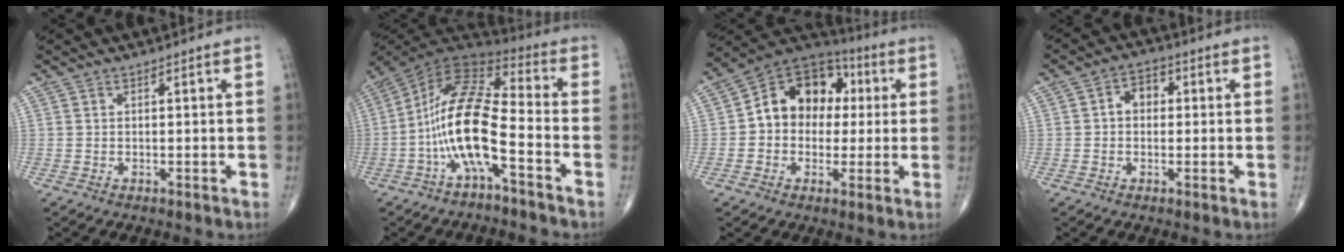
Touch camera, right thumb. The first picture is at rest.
{"total": 14.9, "force": [-4.9, 4.4, 13.3], "torque": [-0.261, 0.067, -0.100]}
{"total": 14.2, "force": [1.4, 11.2, 8.6], "torque": [-0.092, 0.032, 0.010]}
{"total": 4.5, "force": [0.3, 3.4, 3.0], "torque": [-0.031, 0.017, -0.003]}